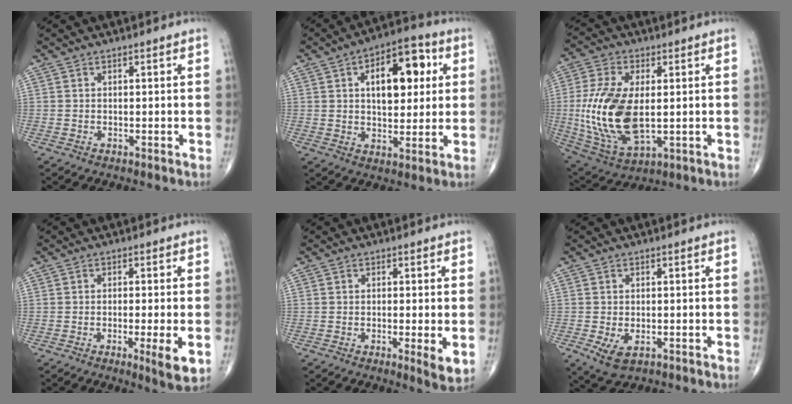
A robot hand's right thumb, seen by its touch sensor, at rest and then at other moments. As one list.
[{"total": 14.6, "force": [3.8, 7.8, 11.7], "torque": [-0.131, 0.009, 0.053]}, {"total": 17.7, "force": [-0.1, 9.1, 15.2], "torque": [-0.325, -0.012, 0.011]}, {"total": 5.8, "force": [-1.6, 0.7, 5.5], "torque": [-0.086, -0.014, -0.026]}, {"total": 4.2, "force": [-0.7, 0.7, 4.0], "torque": [-0.068, -0.014, -0.014]}, {"total": 4.5, "force": [-1.5, 2.5, 3.5], "torque": [-0.065, -0.003, -0.018]}]